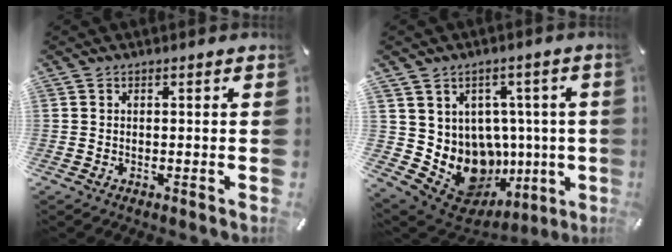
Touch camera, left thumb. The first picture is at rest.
{"total": 12.9, "force": [-1.5, 11.4, 6.0], "torque": [-0.089, -0.032, 0.010]}